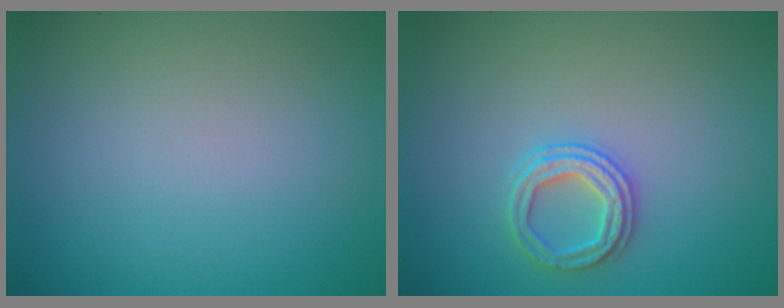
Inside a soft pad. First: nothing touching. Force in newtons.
{"total": 2.5, "press": 2.4, "slide": 0.6}